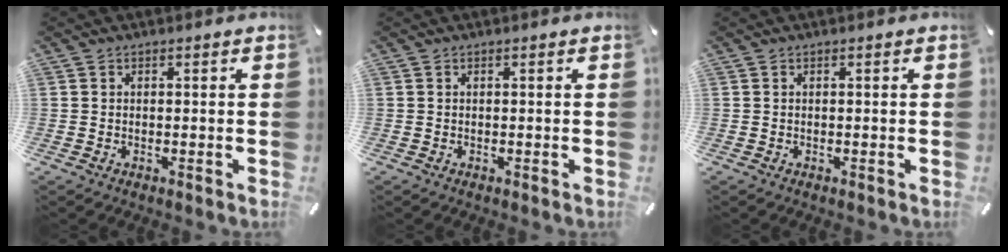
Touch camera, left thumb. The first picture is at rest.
{"total": 0.0}
{"total": 0.0}